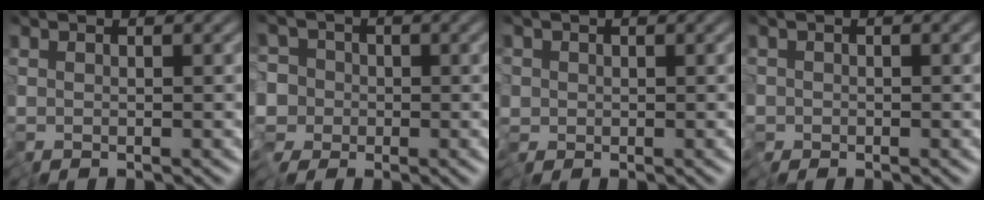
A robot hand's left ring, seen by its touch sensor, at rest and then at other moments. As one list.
[{"total": 3.7, "force": [-0.7, 3.6, 0.6], "torque": [0.001, 0.010, -0.034]}, {"total": 1.1, "force": [-0.1, 1.1, -0.1], "torque": [0.001, -0.004, -0.005]}, {"total": 0.7, "force": [-0.3, 0.6, -0.1], "torque": [0.001, -0.002, -0.007]}]